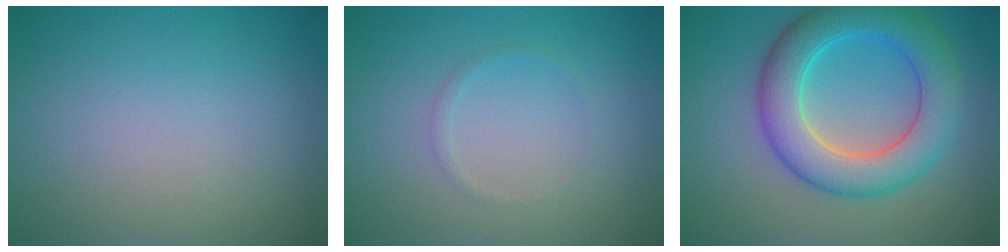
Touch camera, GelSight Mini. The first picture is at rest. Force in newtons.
{"total": 0.6, "press": 0.6, "slide": 0.0}
{"total": 7.8, "press": 7.8, "slide": 0.1}